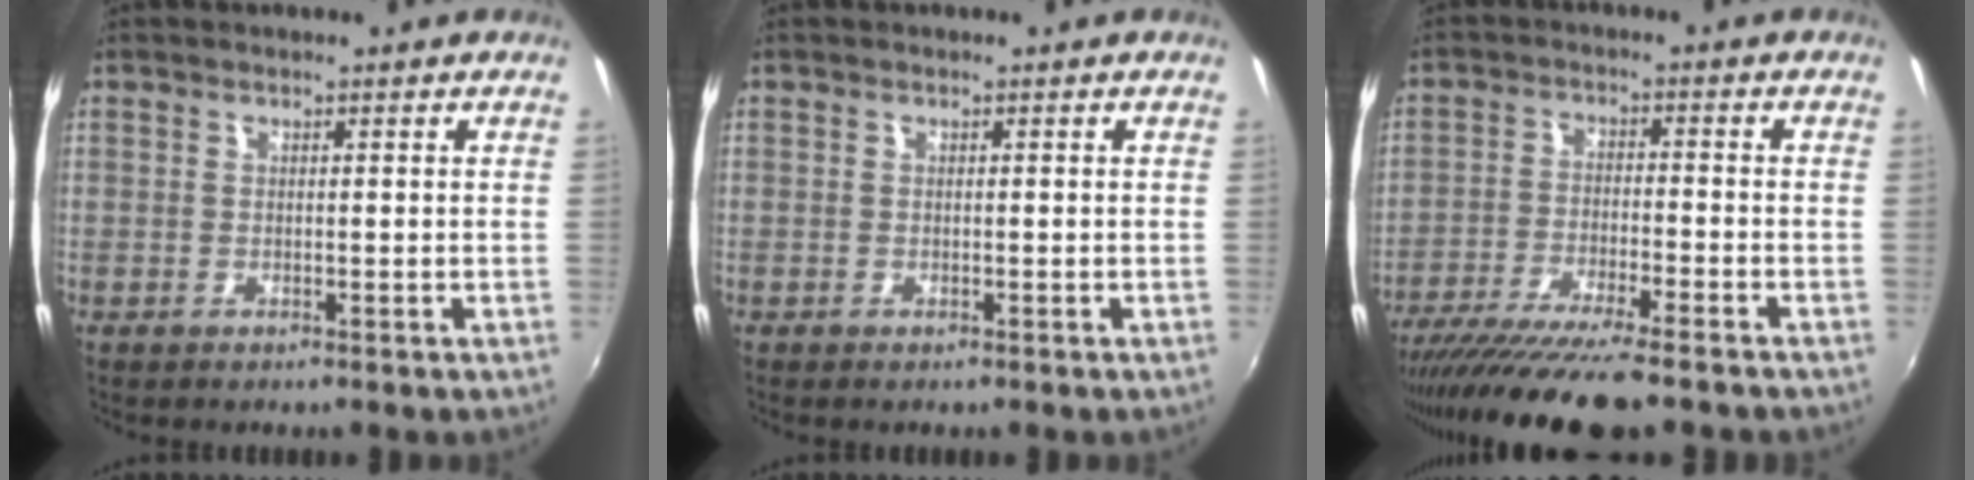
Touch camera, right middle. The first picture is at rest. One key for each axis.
{"total": 0.0}
{"total": 15.1, "fx": -12.6, "fy": 0.9, "fz": 8.2, "tx": -0.166, "ty": -0.042, "tz": -0.209}